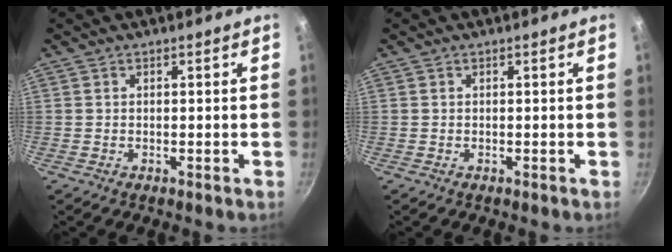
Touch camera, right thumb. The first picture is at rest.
{"total": 0.0}